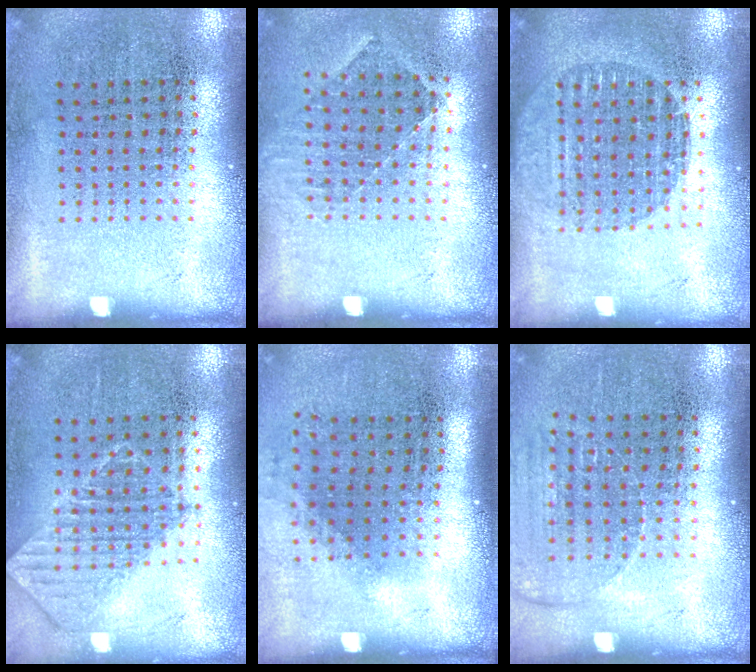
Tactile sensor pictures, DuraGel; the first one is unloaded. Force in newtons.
{"total": 0.8, "press": 0.8, "slide": 0.3}
{"total": 1.6, "press": 1.4, "slide": 0.8}
{"total": 0.8, "press": 0.8, "slide": 0.0}
{"total": 1.2, "press": 0.9, "slide": 0.9}
{"total": 1.2, "press": 1.2, "slide": 0.2}